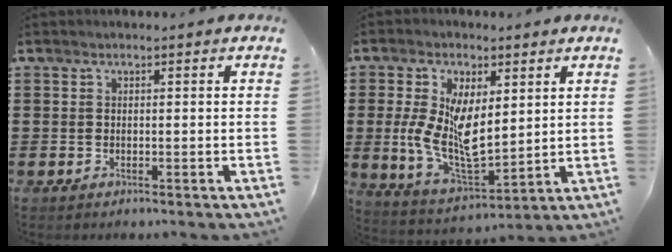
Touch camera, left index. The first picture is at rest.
{"total": 10.4, "force": [1.9, 5.2, 8.8], "torque": [-0.195, -0.009, 0.037]}